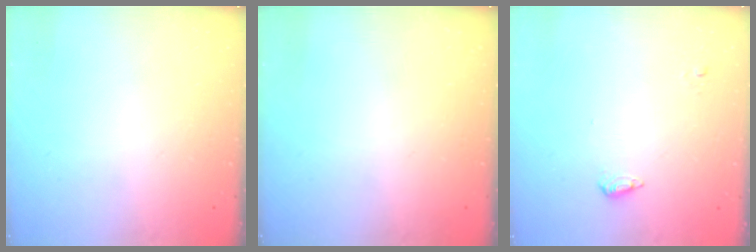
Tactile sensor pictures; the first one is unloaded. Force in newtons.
{"total": 0.0}
{"total": 5.2, "press": 5.1, "slide": 1.0}